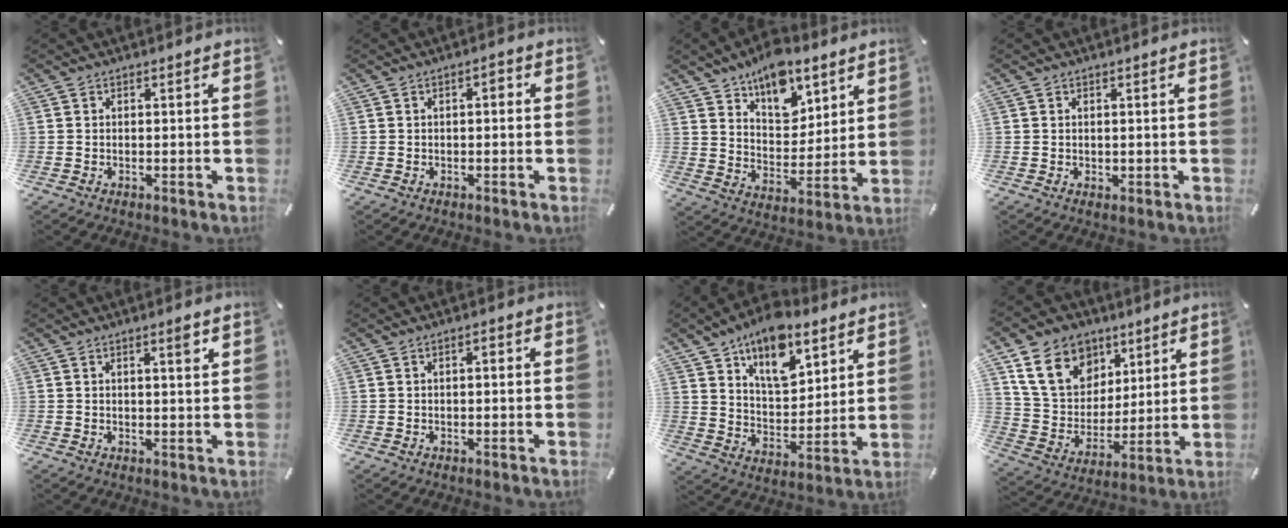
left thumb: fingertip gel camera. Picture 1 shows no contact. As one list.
[{"total": 1.8, "force": [-0.3, 0.8, 1.5], "torque": [-0.022, 0.004, -0.011]}, {"total": 13.1, "force": [9.6, 7.1, 5.2], "torque": [-0.076, -0.066, 0.174]}, {"total": 0.6, "force": [0.3, 0.6, 0.1], "torque": [0.000, 0.002, 0.005]}, {"total": 2.9, "force": [1.5, 0.4, 2.4], "torque": [-0.033, -0.005, 0.021]}, {"total": 1.1, "force": [0.1, 0.4, 1.0], "torque": [-0.020, 0.004, 0.000]}, {"total": 15.1, "force": [10.3, 7.6, 8.0], "torque": [-0.132, -0.056, 0.183]}, {"total": 16.0, "force": [7.9, 12.3, 6.6], "torque": [-0.135, -0.025, 0.157]}]